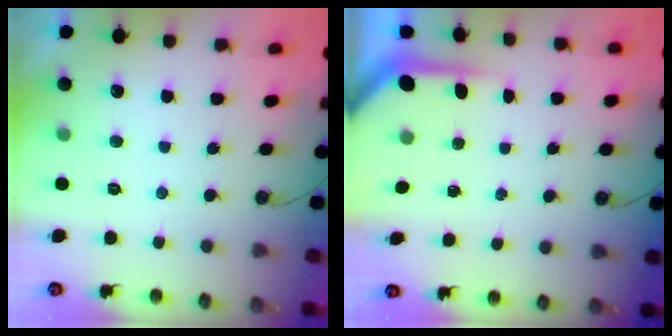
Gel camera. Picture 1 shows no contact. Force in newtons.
{"total": 3.8, "press": 3.8, "slide": 0.3}